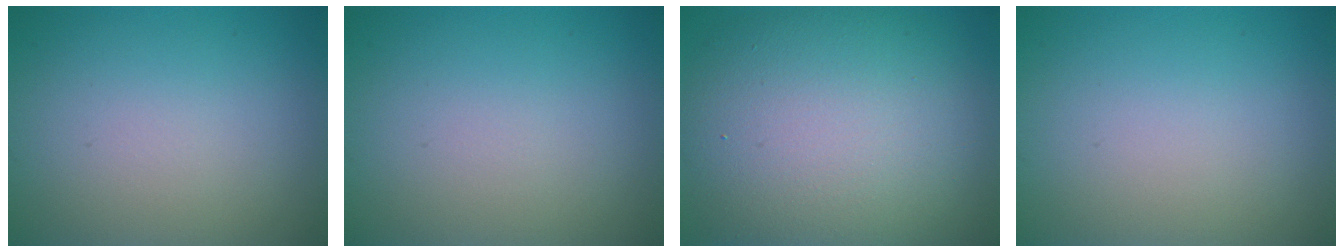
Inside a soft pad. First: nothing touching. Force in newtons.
{"total": 0.0}
{"total": 12.9, "press": 12.9, "slide": 0.4}
{"total": 0.0}